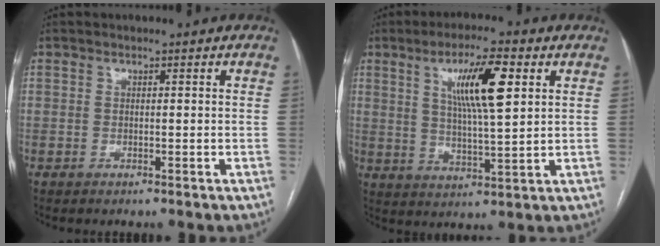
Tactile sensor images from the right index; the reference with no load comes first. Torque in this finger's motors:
{"motor_torque": [1.09, 0.65, 0.66, 0.10]}